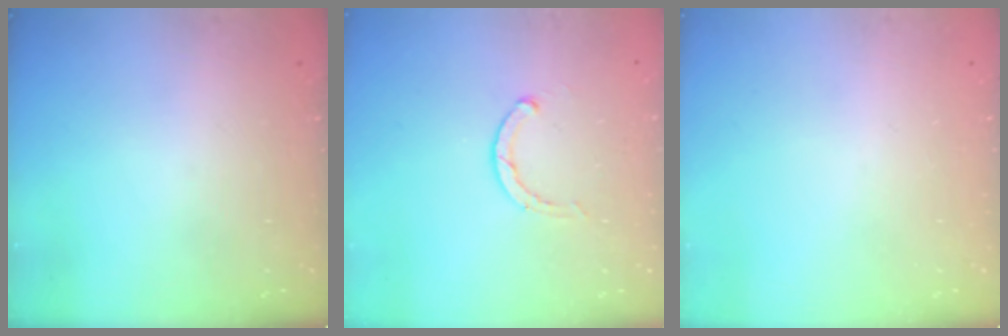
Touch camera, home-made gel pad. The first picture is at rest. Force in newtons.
{"total": 2.3, "press": 2.3, "slide": 0.3}
{"total": 0.0}